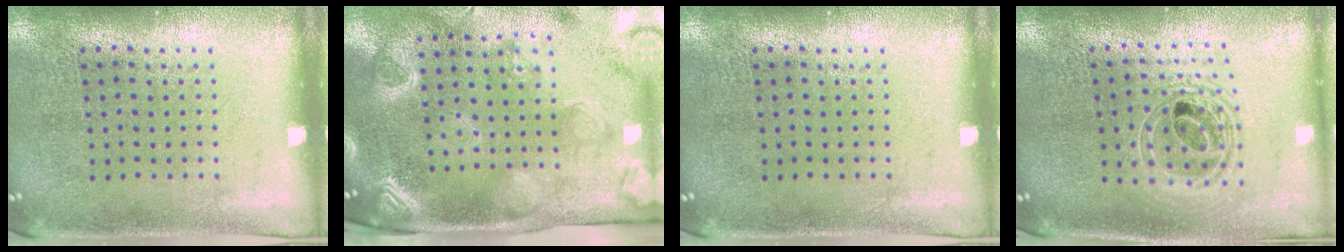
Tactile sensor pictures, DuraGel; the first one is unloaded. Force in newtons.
{"total": 3.8, "press": 3.0, "slide": 2.2}
{"total": 0.0}
{"total": 1.8, "press": 1.4, "slide": 1.1}